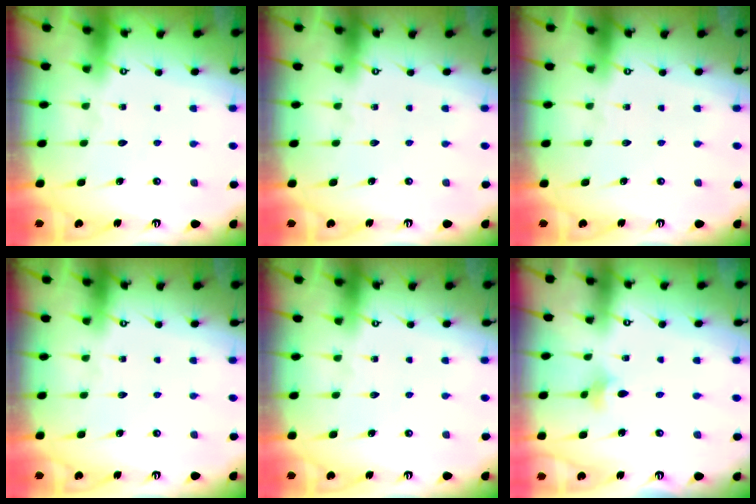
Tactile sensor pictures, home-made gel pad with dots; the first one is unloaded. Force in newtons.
{"total": 0.0}
{"total": 0.0}
{"total": 0.0}
{"total": 0.0}
{"total": 2.1, "press": 2.0, "slide": 0.5}